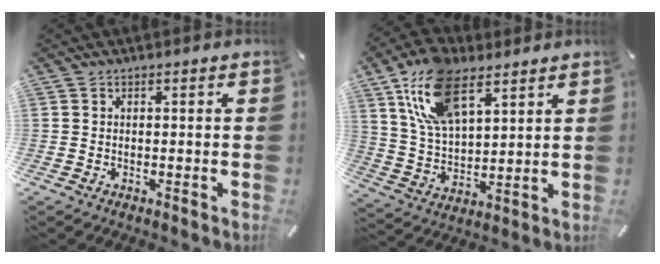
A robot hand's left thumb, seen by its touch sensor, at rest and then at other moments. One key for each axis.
{"total": 15.8, "fx": 9.3, "fy": 8.1, "fz": 10.0, "tx": -0.223, "ty": -0.025, "tz": 0.168}